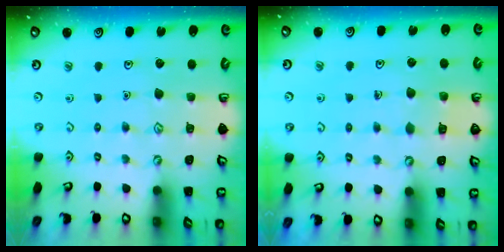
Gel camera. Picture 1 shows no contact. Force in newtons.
{"total": 2.2, "press": 2.2, "slide": 0.0}